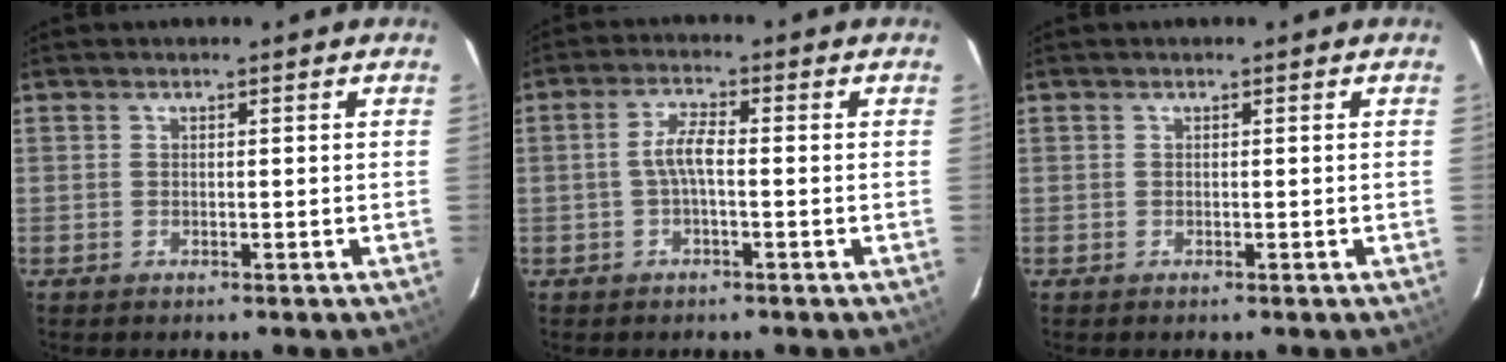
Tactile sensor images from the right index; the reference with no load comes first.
{"total": 3.9, "force": [-0.7, 0.9, 3.7], "torque": [-0.077, 0.010, -0.013]}
{"total": 0.0}